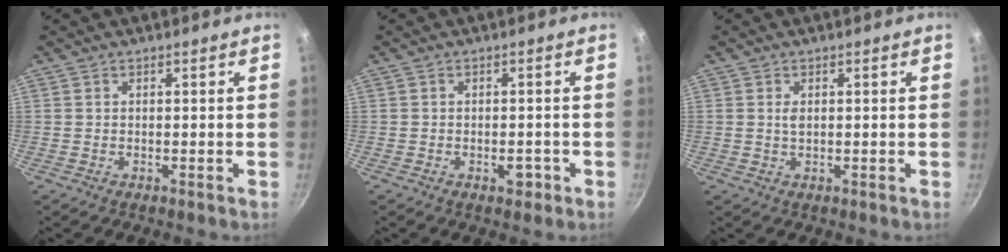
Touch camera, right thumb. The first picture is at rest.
{"total": 2.1, "force": [-1.0, 1.3, 1.3], "torque": [-0.008, 0.007, -0.010]}
{"total": 1.5, "force": [0.3, 0.8, 1.2], "torque": [-0.023, -0.003, 0.008]}